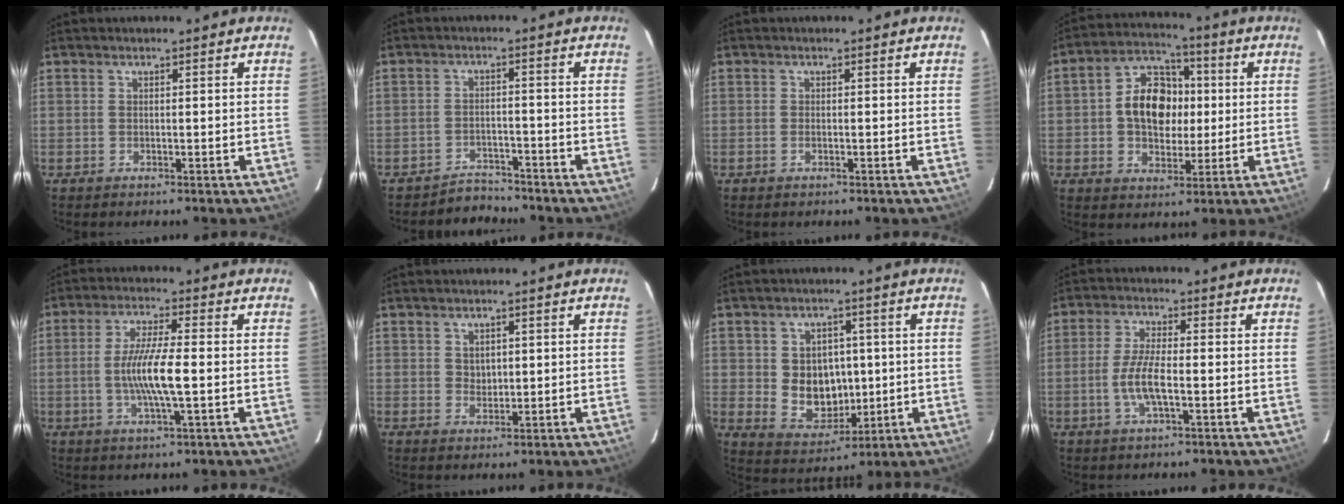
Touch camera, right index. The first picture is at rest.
{"total": 4.2, "force": [-3.8, 1.6, -0.7], "torque": [0.005, 0.012, -0.062]}
{"total": 0.7, "force": [-0.3, 0.3, 0.6], "torque": [-0.013, -0.001, -0.005]}
{"total": 11.4, "force": [0.5, 8.5, 7.7], "torque": [-0.149, 0.033, 0.012]}
{"total": 8.7, "force": [-1.3, 0.9, 8.6], "torque": [-0.162, -0.004, -0.025]}
{"total": 2.0, "force": [0.7, 1.7, 0.8], "torque": [-0.009, 0.003, 0.015]}
{"total": 9.5, "force": [0.1, 8.0, 5.2], "torque": [-0.105, 0.003, 0.024]}
{"total": 6.4, "force": [-1.8, 1.5, 6.0], "torque": [-0.125, -0.001, -0.036]}